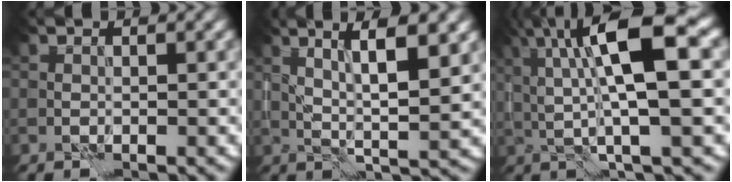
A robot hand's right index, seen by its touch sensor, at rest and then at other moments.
{"total": 5.3, "force": [2.5, 0.7, 4.6], "torque": [-0.075, 0.000, 0.047]}
{"total": 10.1, "force": [3.2, 2.1, 9.4], "torque": [-0.155, 0.014, 0.052]}